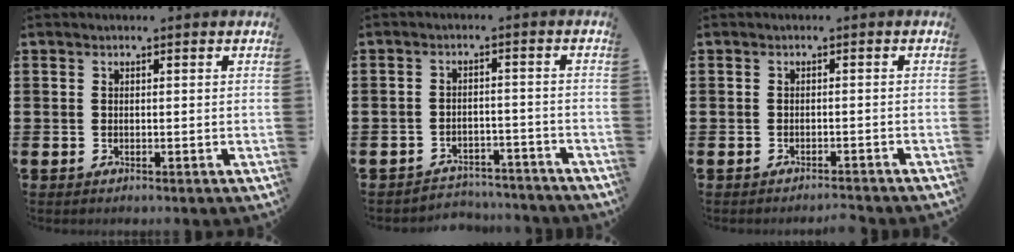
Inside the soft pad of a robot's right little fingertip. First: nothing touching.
{"total": 2.9, "force": [-2.9, 0.5, -0.2], "torque": [-0.005, 0.003, -0.062]}
{"total": 1.2, "force": [-1.2, -0.2, 0.1], "torque": [-0.001, 0.002, -0.024]}